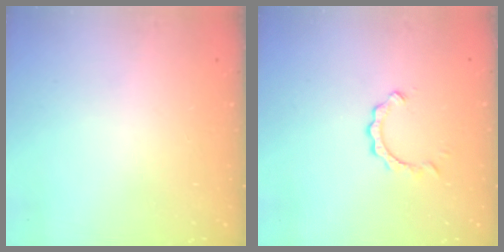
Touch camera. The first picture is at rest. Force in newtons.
{"total": 2.8, "press": 2.8, "slide": 0.3}